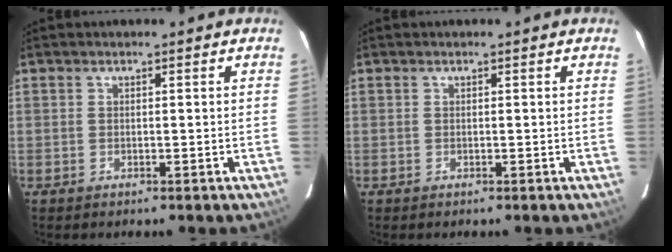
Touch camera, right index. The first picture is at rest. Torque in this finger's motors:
{"motor_torque": [0.01, 0.04, 0.00, 0.00]}